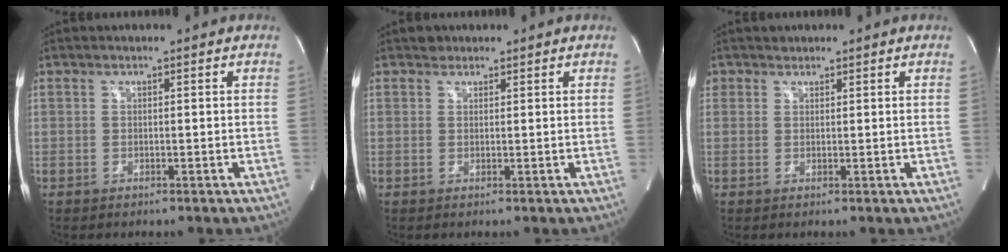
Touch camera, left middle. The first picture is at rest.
{"total": 1.1, "force": [0.9, 0.7, -0.1], "torque": [0.002, 0.003, 0.010]}
{"total": 1.4, "force": [1.0, 1.0, -0.1], "torque": [0.007, 0.005, 0.014]}